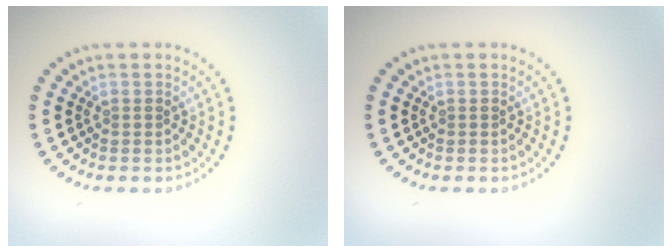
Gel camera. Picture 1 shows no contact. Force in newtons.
{"total": 0.0}